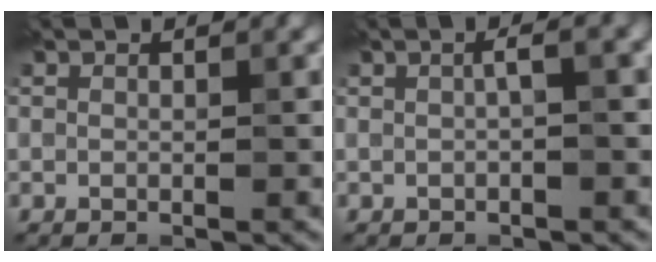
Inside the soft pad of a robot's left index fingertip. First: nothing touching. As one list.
[{"total": 2.1, "force": [0.1, 0.5, 2.1], "torque": [-0.031, 0.011, -0.001]}]